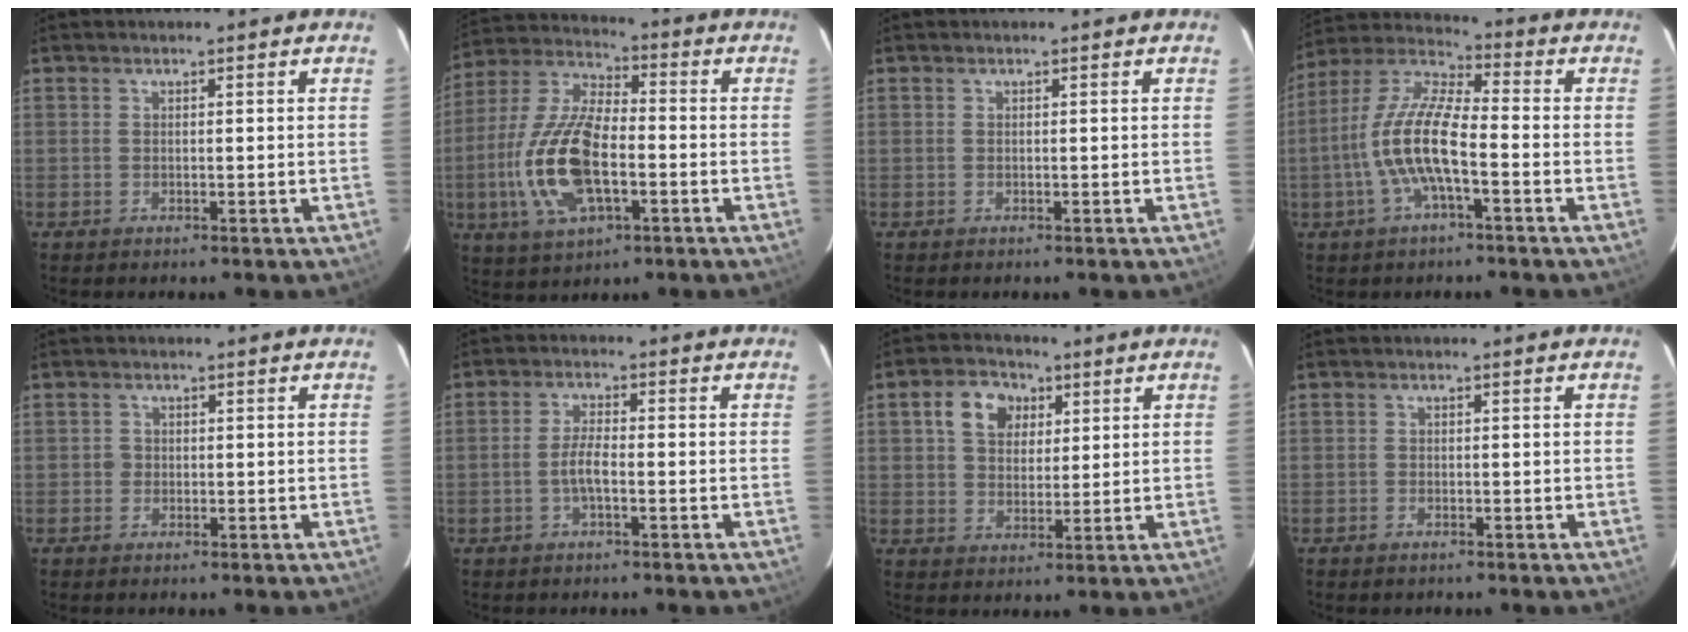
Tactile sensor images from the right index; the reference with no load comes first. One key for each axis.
{"total": 17.4, "fx": -4.1, "fy": 7.7, "fz": 15.1, "tx": -0.327, "ty": -0.003, "tz": -0.078}
{"total": 0.0}
{"total": 12.7, "fx": -3.4, "fy": 3.4, "fz": 11.8, "tx": -0.243, "ty": 0.004, "tz": -0.070}
{"total": 1.1, "fx": -0.3, "fy": 1.1, "fz": 0.1, "tx": 0.000, "ty": 0.002, "tz": -0.004}
{"total": 3.5, "fx": -1.3, "fy": 0.8, "fz": 3.2, "tx": -0.067, "ty": 0.003, "tz": -0.023}
{"total": 7.7, "fx": 3.0, "fy": 5.8, "fz": 4.2, "tx": -0.076, "ty": 0.025, "tz": 0.053}
{"total": 1.1, "fx": -0.9, "fy": 0.6, "fz": 0.2, "tx": -0.003, "ty": 0.000, "tz": -0.016}